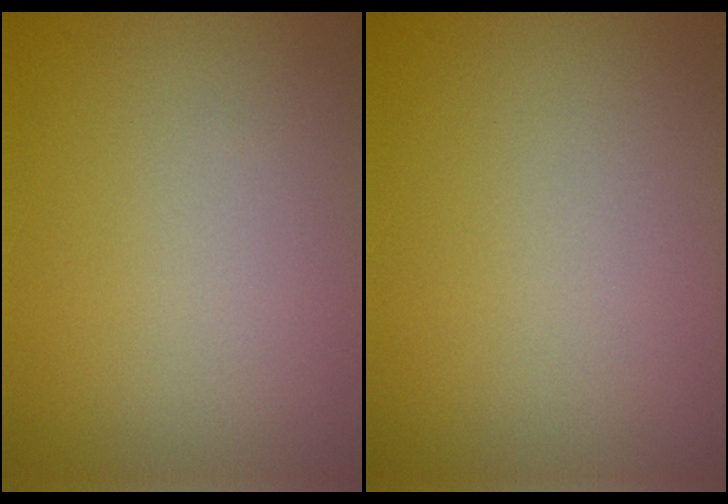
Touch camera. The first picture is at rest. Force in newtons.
{"total": 0.0}